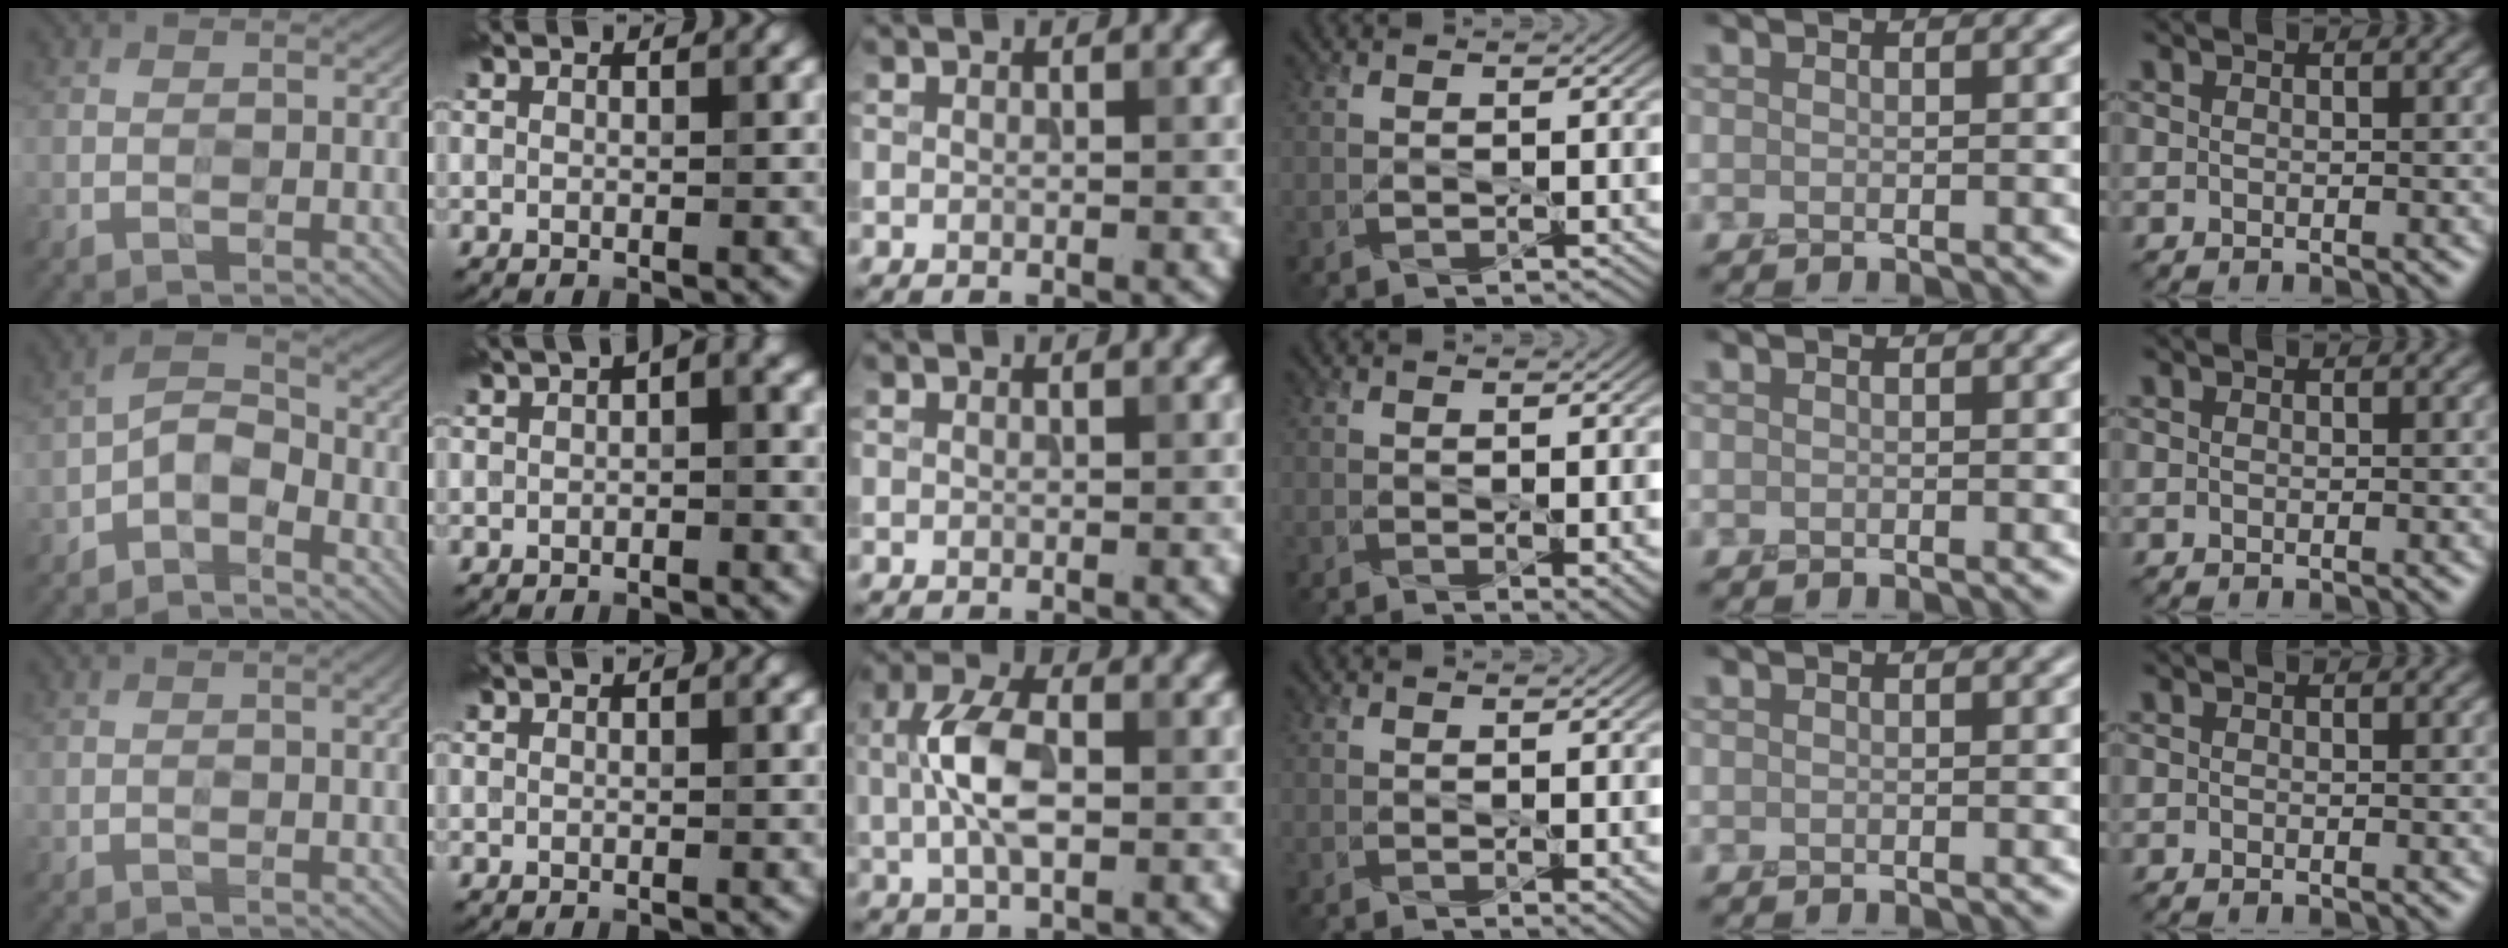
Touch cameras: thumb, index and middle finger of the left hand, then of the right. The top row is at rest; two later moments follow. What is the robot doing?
{"motion": "peel", "object": "velcro strap"}